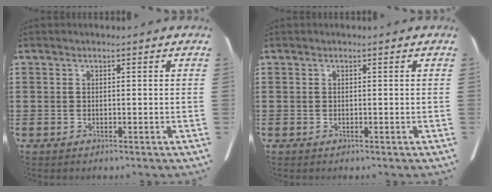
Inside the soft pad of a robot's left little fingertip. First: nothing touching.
{"total": 0.0}